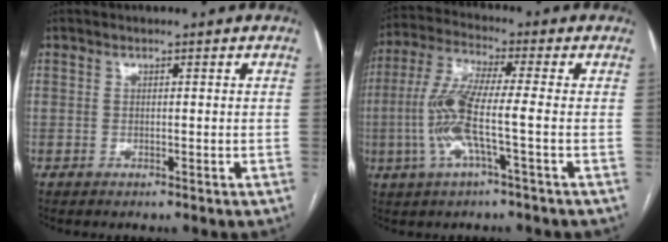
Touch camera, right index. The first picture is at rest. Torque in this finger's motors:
{"motor_torque": [1.72, -0.42, 0.78, 0.21]}